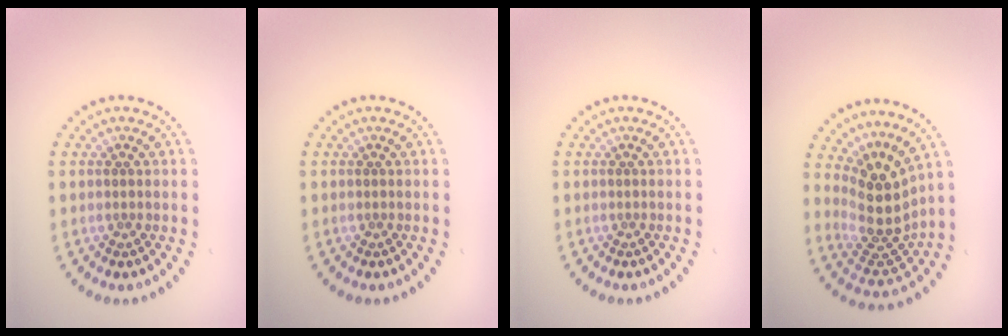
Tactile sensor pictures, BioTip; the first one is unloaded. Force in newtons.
{"total": 0.0}
{"total": 0.0}
{"total": 4.8, "press": 3.6, "slide": 3.2}